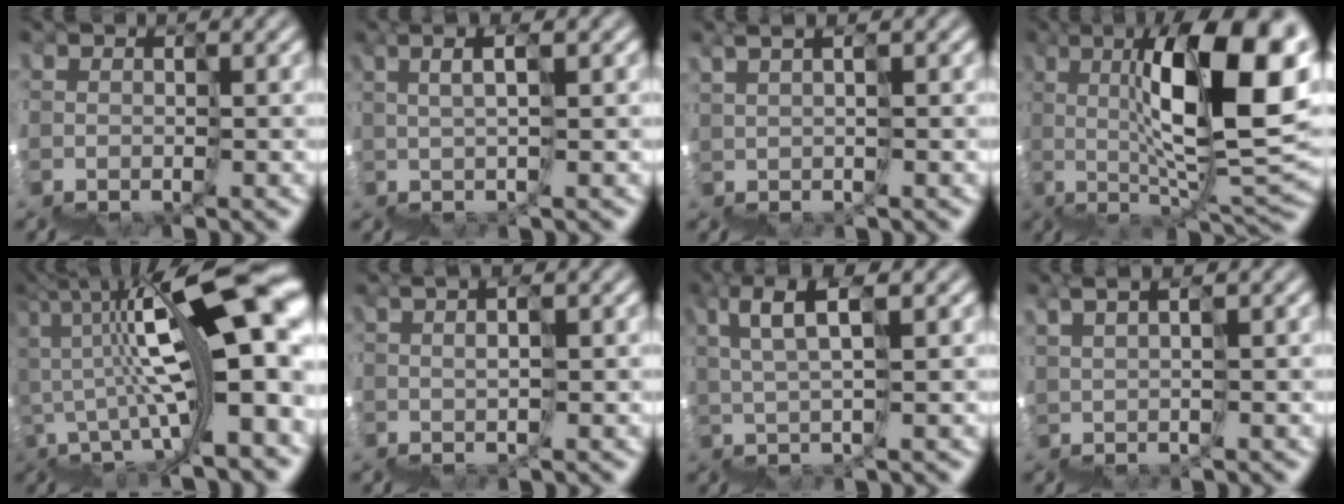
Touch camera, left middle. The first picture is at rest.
{"total": 3.6, "force": [2.5, -2.5, -0.4], "torque": [0.022, 0.037, 0.046]}
{"total": 4.0, "force": [2.6, -2.7, -1.4], "torque": [0.020, 0.029, 0.048]}
{"total": 9.8, "force": [4.5, -0.1, 8.7], "torque": [-0.104, 0.044, 0.070]}
{"total": 11.0, "force": [2.2, 0.8, 10.7], "torque": [-0.147, 0.057, 0.032]}
{"total": 2.3, "force": [1.9, -1.1, 0.7], "torque": [0.007, 0.024, 0.046]}
{"total": 4.5, "force": [3.9, -1.8, 1.5], "torque": [-0.038, 0.045, 0.069]}
{"total": 4.4, "force": [3.2, -2.7, -1.5], "torque": [0.017, 0.034, 0.059]}